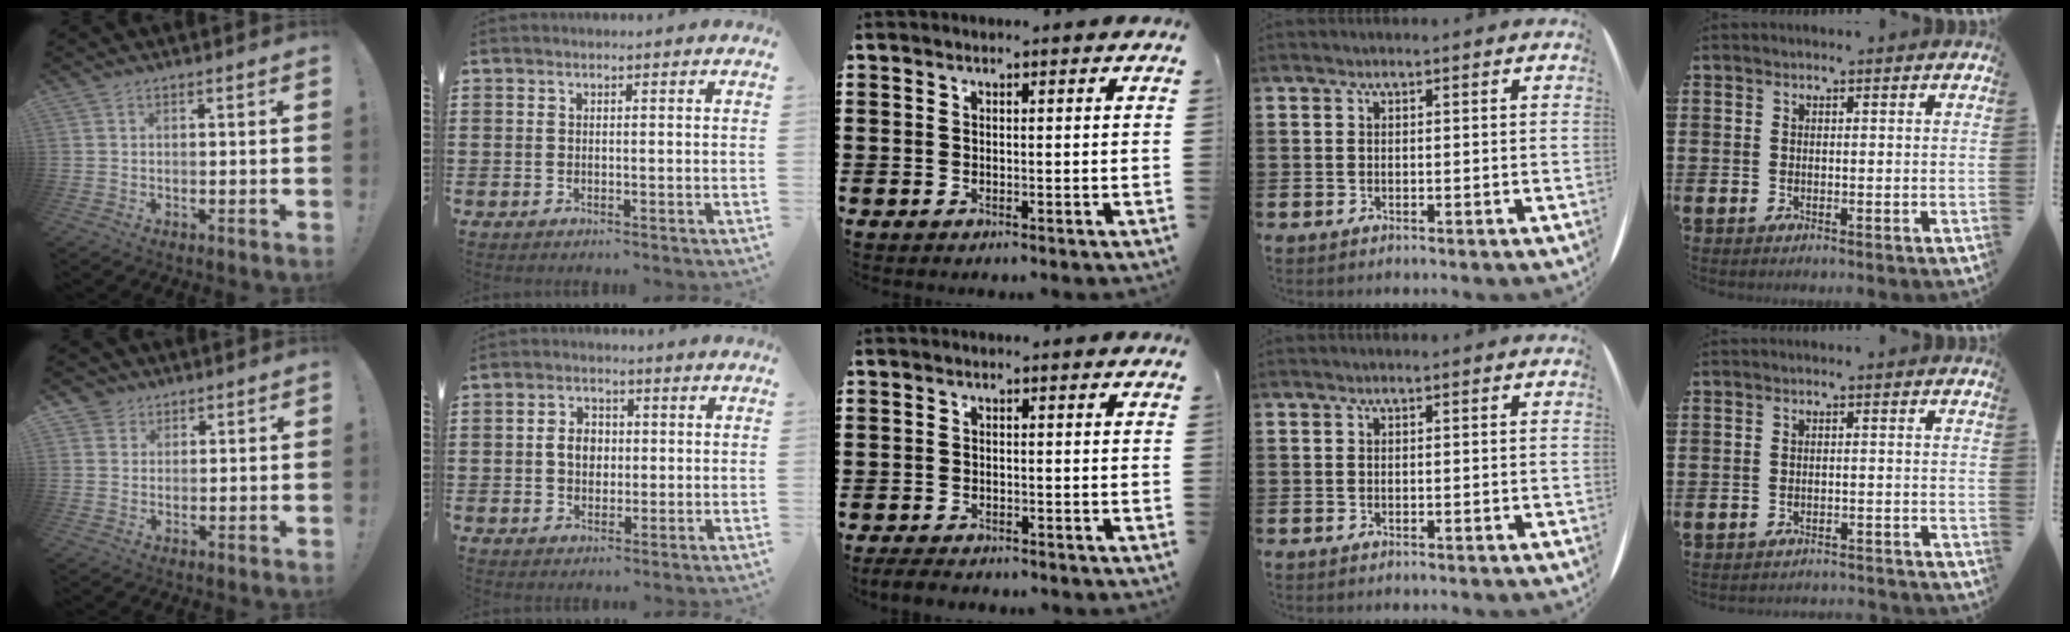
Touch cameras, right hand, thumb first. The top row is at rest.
{"thumb": {"total": 3.3, "force": [2.0, 2.6, 0.4], "torque": [-0.008, -0.006, 0.037]}, "index": {"total": 3.8, "force": [0.0, 2.9, 2.5], "torque": [-0.047, 0.009, -0.005]}, "middle": {"total": 2.0, "force": [-1.9, 0.4, 0.3], "torque": [-0.011, 0.000, -0.040]}, "little": {"total": 1.5, "force": [-1.5, -0.1, -0.1], "torque": [-0.001, 0.005, -0.033]}}